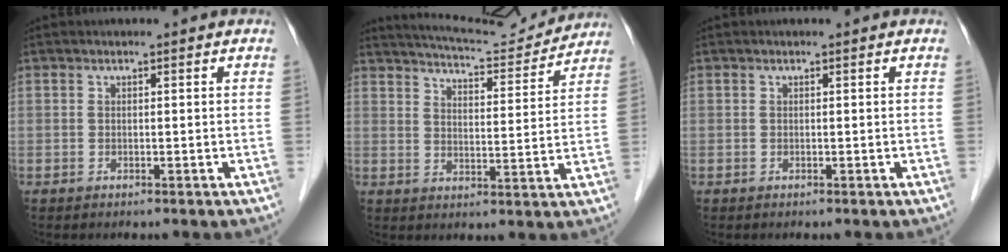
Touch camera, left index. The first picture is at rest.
{"total": 12.5, "force": [12.1, 1.2, 2.8], "torque": [-0.048, 0.004, 0.167]}
{"total": 0.0}